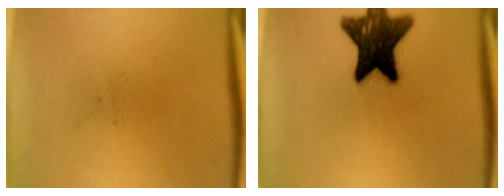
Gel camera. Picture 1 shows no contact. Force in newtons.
{"total": 14.5}